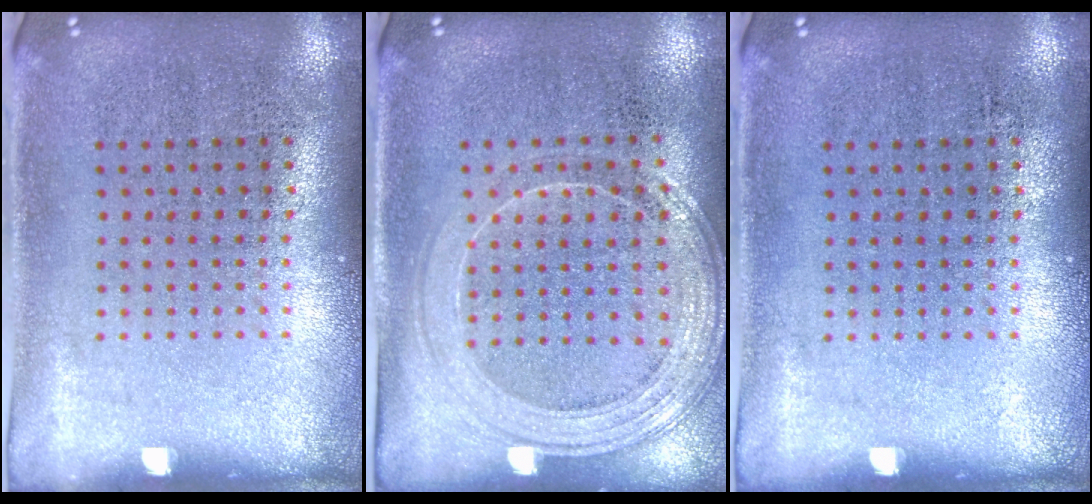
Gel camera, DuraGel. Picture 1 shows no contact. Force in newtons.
{"total": 1.5, "press": 1.4, "slide": 0.3}
{"total": 0.0}